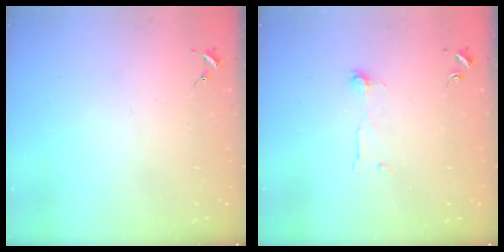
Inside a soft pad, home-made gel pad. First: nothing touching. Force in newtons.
{"total": 4.0, "press": 4.0, "slide": 0.3}